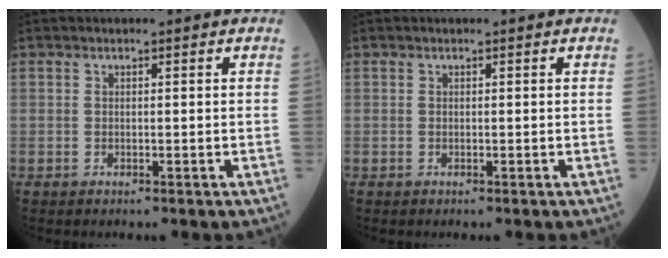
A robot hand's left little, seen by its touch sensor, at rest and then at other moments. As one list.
[{"total": 0.0}]